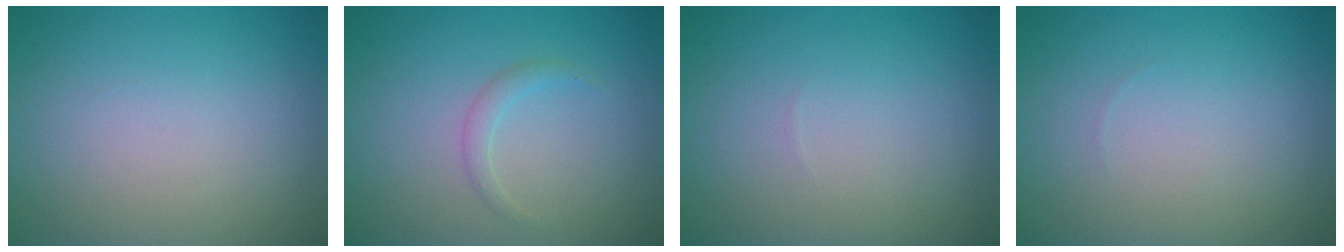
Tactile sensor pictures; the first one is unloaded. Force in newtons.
{"total": 1.1, "press": 1.1, "slide": 0.1}
{"total": 0.0}
{"total": 0.0}